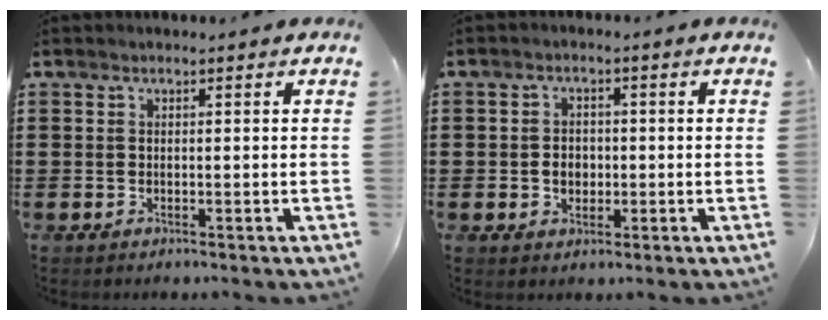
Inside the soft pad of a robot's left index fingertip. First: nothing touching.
{"total": 2.8, "force": [-0.4, 2.2, 1.7], "torque": [-0.029, 0.001, -0.012]}